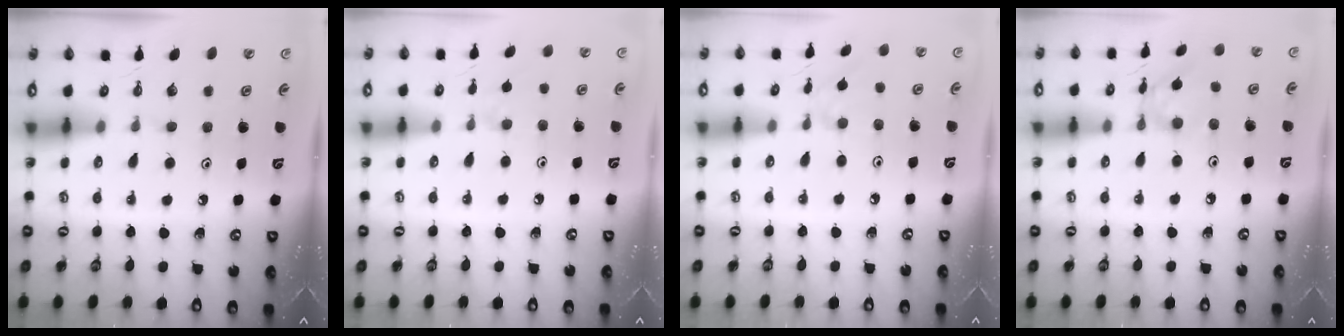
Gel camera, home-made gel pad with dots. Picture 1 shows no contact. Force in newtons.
{"total": 2.9, "press": 2.9, "slide": 0.5}
{"total": 1.6, "press": 1.6, "slide": 0.3}
{"total": 6.3, "press": 6.3, "slide": 0.3}